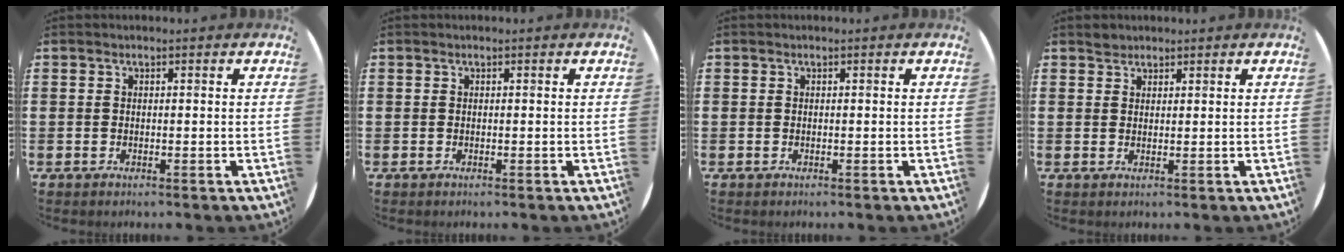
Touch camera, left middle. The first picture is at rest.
{"total": 0.0}
{"total": 0.0}
{"total": 1.3, "force": [1.2, 0.4, -0.1], "torque": [0.008, -0.003, 0.022]}